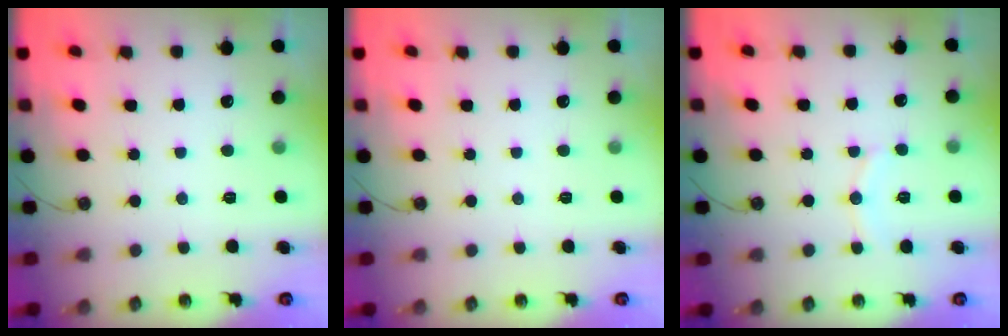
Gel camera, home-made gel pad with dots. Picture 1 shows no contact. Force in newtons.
{"total": 0.0}
{"total": 6.3, "press": 6.3, "slide": 0.7}